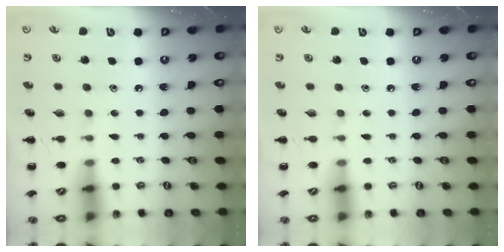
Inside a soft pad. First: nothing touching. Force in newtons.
{"total": 0.0}